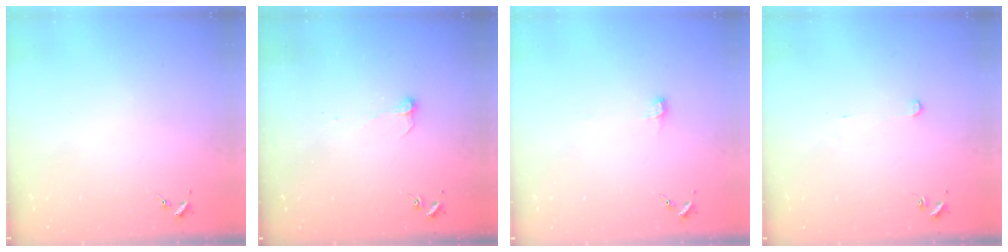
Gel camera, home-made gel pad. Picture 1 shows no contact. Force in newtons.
{"total": 5.3, "press": 5.3, "slide": 0.6}
{"total": 4.3, "press": 4.2, "slide": 0.5}
{"total": 2.4, "press": 2.4, "slide": 0.2}